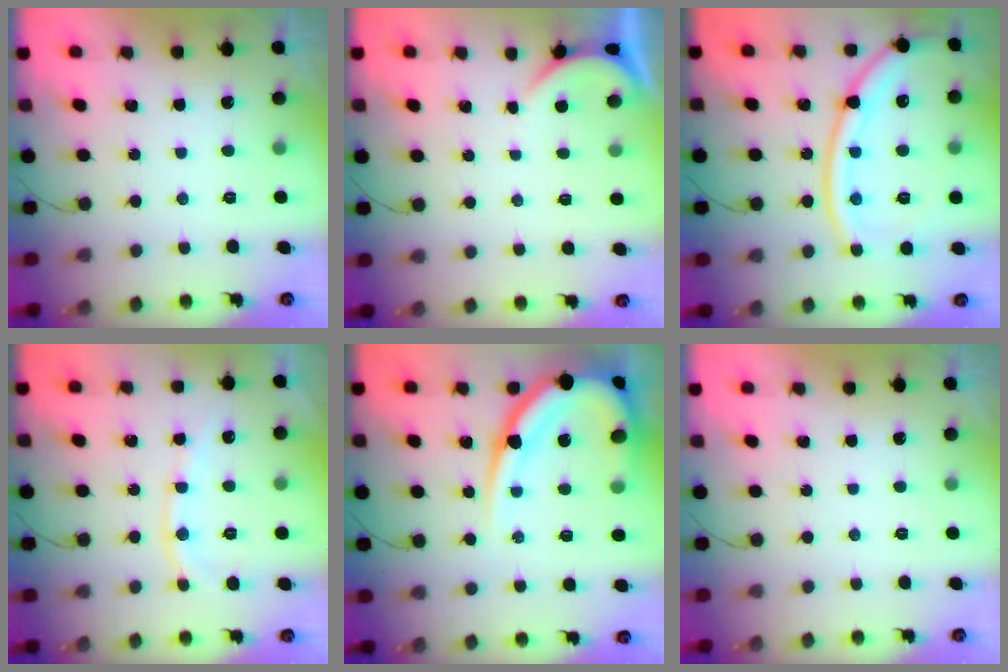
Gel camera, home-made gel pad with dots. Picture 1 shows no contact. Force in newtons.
{"total": 1.6, "press": 1.6, "slide": 0.2}
{"total": 18.6, "press": 18.5, "slide": 2.0}
{"total": 8.5, "press": 8.4, "slide": 1.2}
{"total": 18.5, "press": 18.4, "slide": 1.8}
{"total": 0.0}